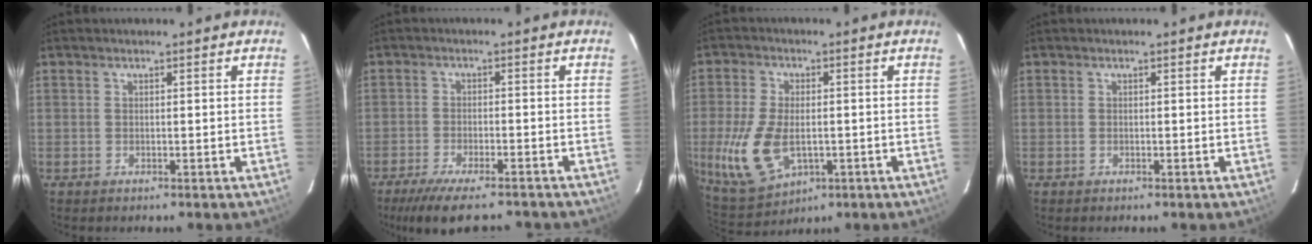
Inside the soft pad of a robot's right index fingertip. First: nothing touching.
{"total": 11.3, "force": [-9.2, 2.6, 5.9], "torque": [-0.130, -0.027, -0.150]}
{"total": 12.1, "force": [-2.2, 7.1, 9.5], "torque": [-0.213, -0.013, -0.027]}
{"total": 0.0}